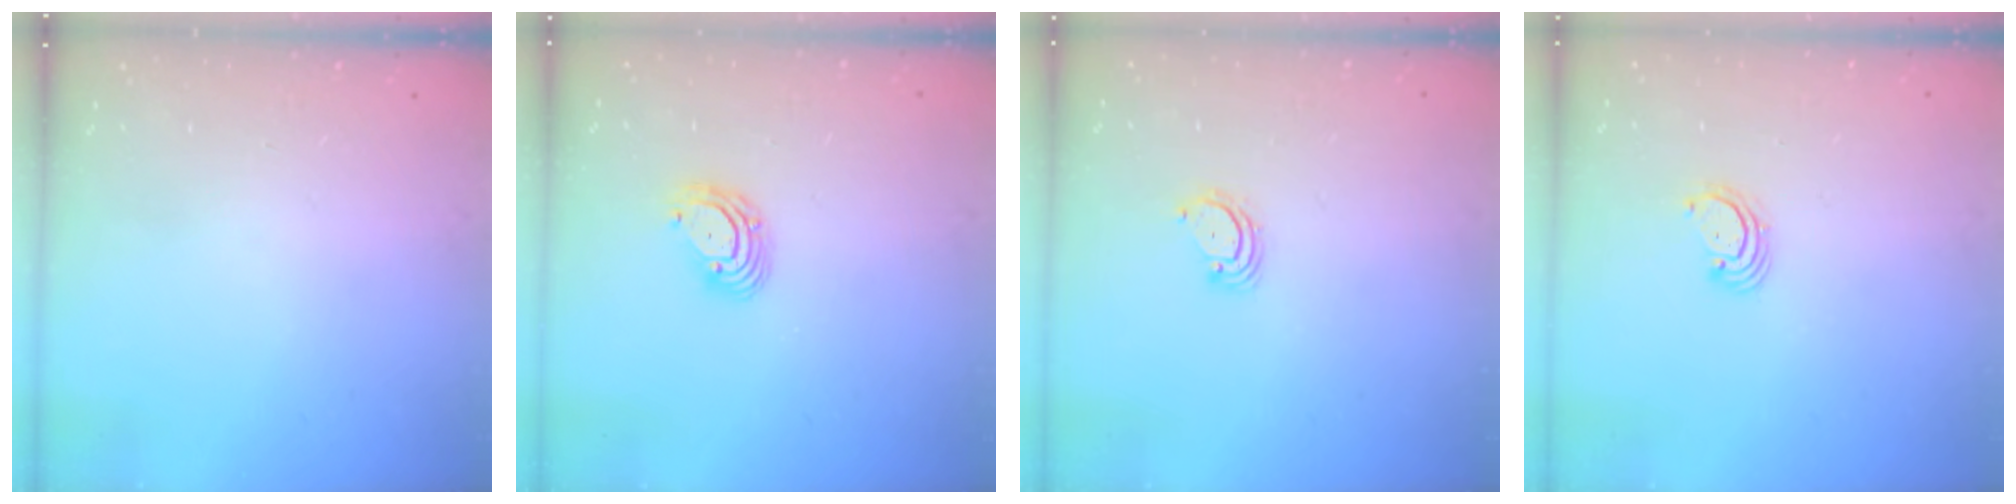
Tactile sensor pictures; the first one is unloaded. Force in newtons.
{"total": 5.8, "press": 5.7, "slide": 0.8}
{"total": 2.8, "press": 2.8, "slide": 0.3}
{"total": 2.5, "press": 2.5, "slide": 0.3}